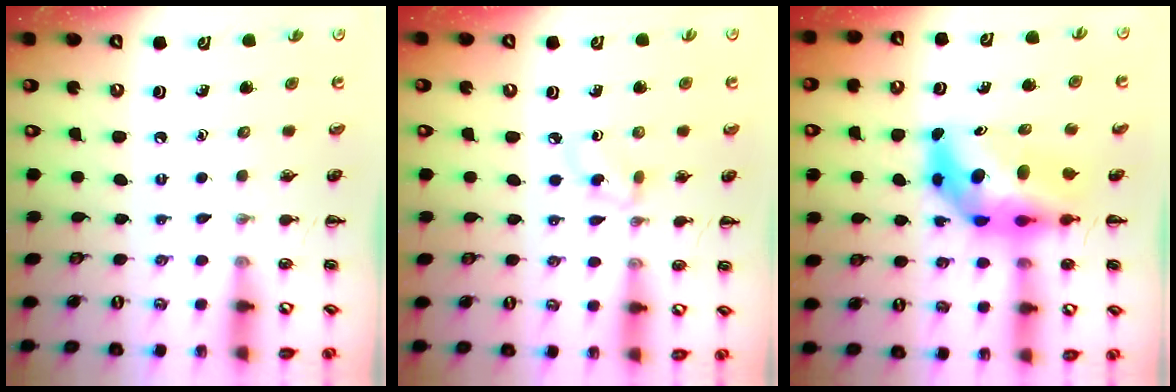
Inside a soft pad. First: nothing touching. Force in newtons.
{"total": 2.9, "press": 2.7, "slide": 1.2}
{"total": 9.5, "press": 9.0, "slide": 3.1}